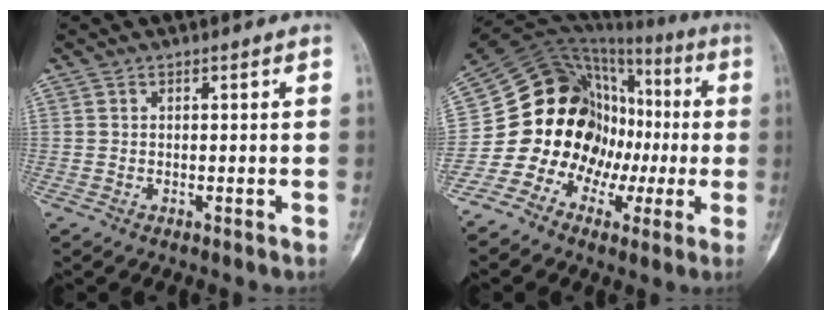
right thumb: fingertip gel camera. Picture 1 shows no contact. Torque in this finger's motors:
{"motor_torque": [-0.46, 1.45, 1.26, -0.46, 0.04]}